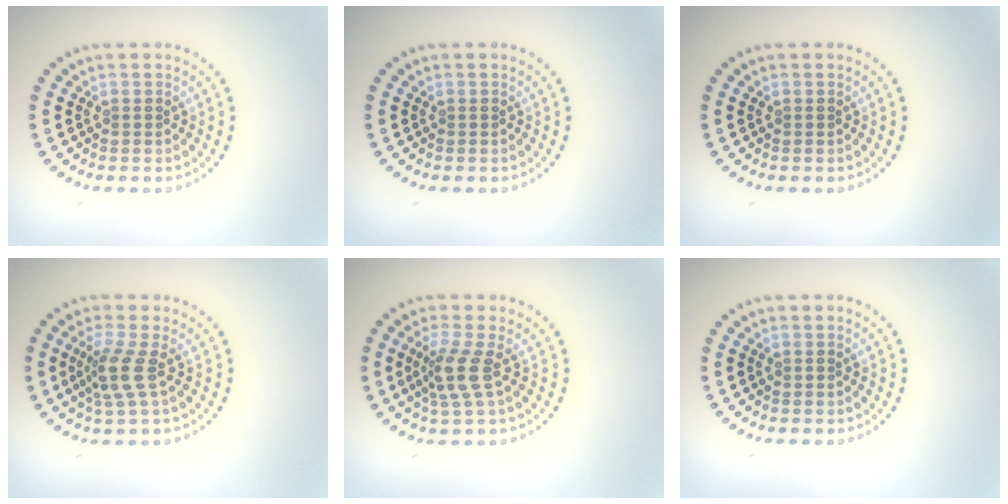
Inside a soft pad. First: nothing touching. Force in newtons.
{"total": 0.0}
{"total": 0.0}
{"total": 2.7, "press": 2.2, "slide": 1.7}
{"total": 2.9, "press": 2.2, "slide": 1.9}
{"total": 0.0}